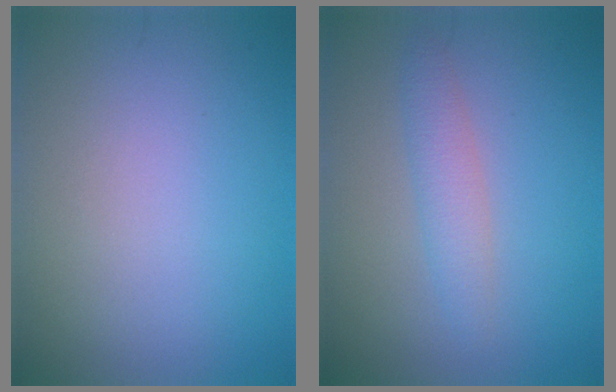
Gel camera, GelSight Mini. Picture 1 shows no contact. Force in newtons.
{"total": 2.1, "press": 2.1, "slide": 0.1}